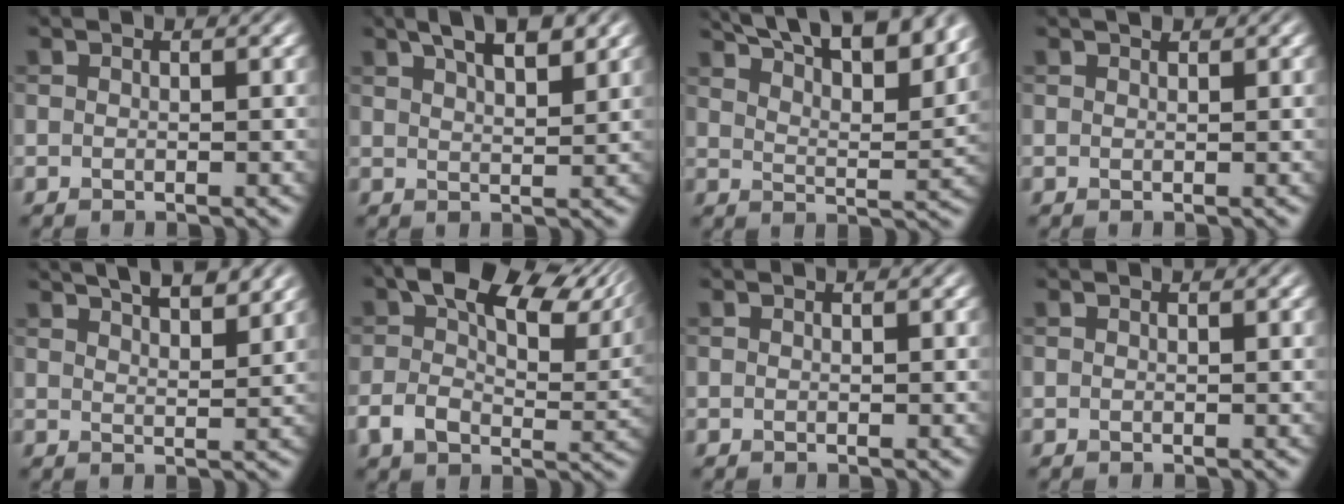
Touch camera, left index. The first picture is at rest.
{"total": 5.3, "force": [3.4, 1.6, 3.7], "torque": [-0.044, 0.016, 0.044]}
{"total": 15.2, "force": [11.2, 5.1, 8.9], "torque": [-0.104, 0.033, 0.121]}
{"total": 0.7, "force": [0.5, 0.2, 0.3], "torque": [-0.003, 0.001, 0.010]}
{"total": 6.5, "force": [4.8, 2.1, 3.8], "torque": [-0.029, 0.022, 0.047]}
{"total": 10.3, "force": [3.5, 6.0, 7.7], "torque": [-0.125, -0.003, 0.058]}
{"total": 0.0}
{"total": 0.0}